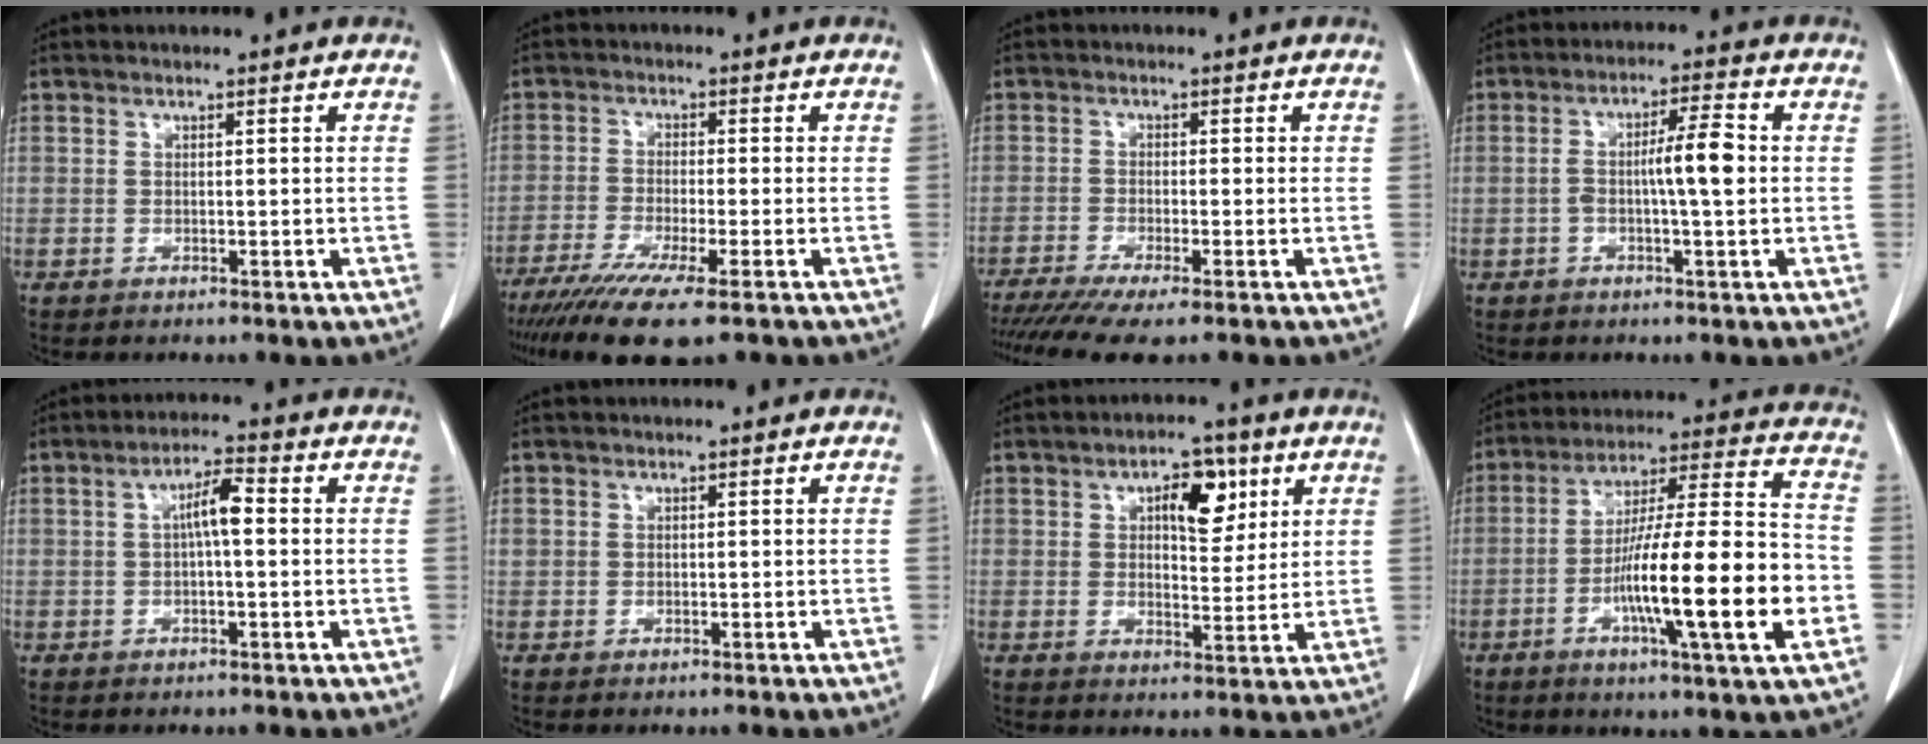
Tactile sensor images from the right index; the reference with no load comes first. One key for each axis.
{"total": 10.6, "fx": -7.5, "fy": 0.8, "fz": 7.5, "tx": -0.125, "ty": -0.026, "tz": -0.123}
{"total": 8.3, "fx": -6.7, "fy": 0.3, "fz": 4.9, "tx": -0.073, "ty": -0.017, "tz": -0.109}
{"total": 6.0, "fx": -0.3, "fy": 0.5, "fz": 6.0, "tx": -0.105, "ty": 0.010, "tz": -0.008}
{"total": 4.5, "fx": 0.4, "fy": 0.8, "fz": 4.4, "tx": -0.077, "ty": 0.013, "tz": 0.003}
{"total": 0.7, "fx": 0.2, "fy": 0.6, "fz": 0.1, "tx": 0.003, "ty": 0.008, "tz": 0.002}
{"total": 7.1, "fx": 3.1, "fy": 3.3, "fz": 5.5, "tx": -0.079, "ty": 0.009, "tz": 0.047}
{"total": 19.8, "fx": -5.5, "fy": 0.8, "fz": 19.0, "tx": -0.308, "ty": -0.004, "tz": -0.089}